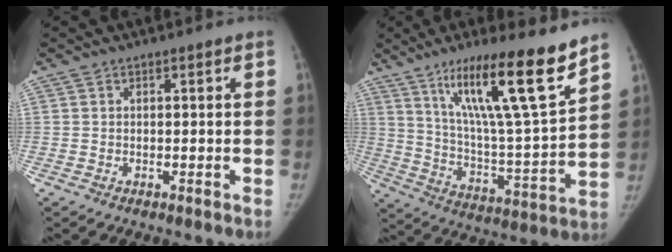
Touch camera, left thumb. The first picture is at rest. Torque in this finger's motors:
{"motor_torque": [1.14, -0.09, 1.46, -1.31, 0.53]}